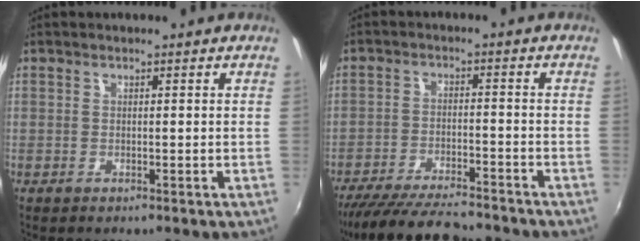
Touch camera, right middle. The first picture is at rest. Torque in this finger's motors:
{"motor_torque": [1.03, -1.11, 0.15, 0.07]}